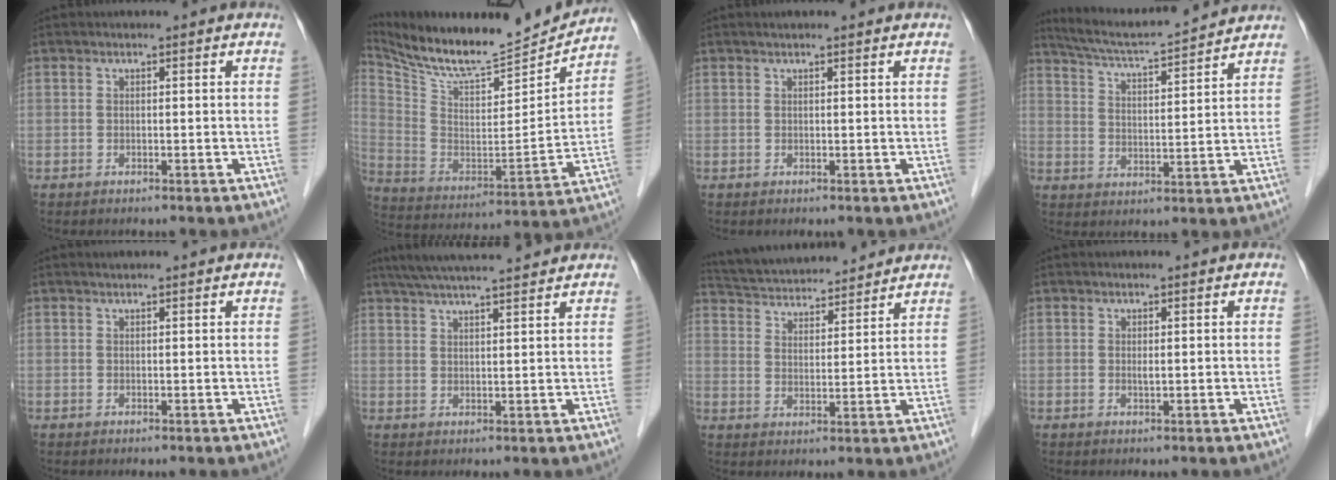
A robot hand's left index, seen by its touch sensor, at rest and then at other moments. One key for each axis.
{"total": 19.9, "fx": 18.7, "fy": 1.8, "fz": 6.6, "tx": -0.138, "ty": -0.038, "tz": 0.307}
{"total": 1.8, "fx": 1.6, "fy": 0.2, "fz": 0.9, "tx": -0.012, "ty": 0.020, "tz": 0.025}
{"total": 12.9, "fx": 12.2, "fy": -0.1, "fz": 4.3, "tx": -0.083, "ty": 0.016, "tz": 0.191}
{"total": 1.5, "fx": 1.3, "fy": 0.2, "fz": 0.6, "tx": -0.012, "ty": 0.016, "tz": 0.024}
{"total": 13.4, "fx": 11.9, "fy": 0.9, "fz": 6.2, "tx": -0.112, "ty": 0.037, "tz": 0.178}
{"total": 16.0, "fx": 15.0, "fy": 2.9, "fz": 4.9, "tx": -0.090, "ty": 0.033, "tz": 0.237}
{"total": 0.7, "fx": 0.3, "fy": 0.1, "fz": 0.6, "tx": -0.015, "ty": -0.001, "tz": 0.004}